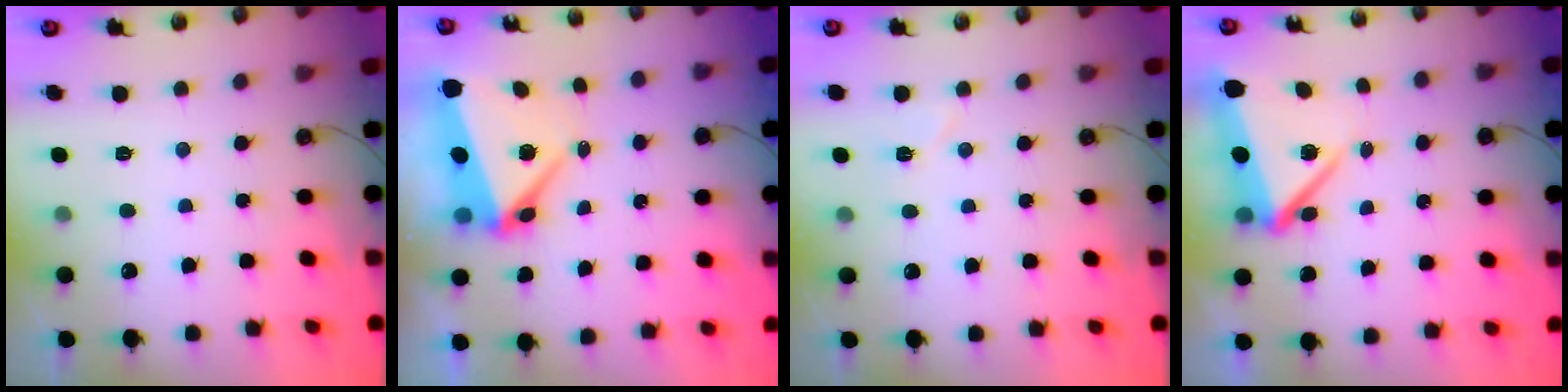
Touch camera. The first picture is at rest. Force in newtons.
{"total": 6.7, "press": 6.5, "slide": 1.6}
{"total": 5.8, "press": 5.2, "slide": 2.5}
{"total": 7.7, "press": 7.6, "slide": 0.9}